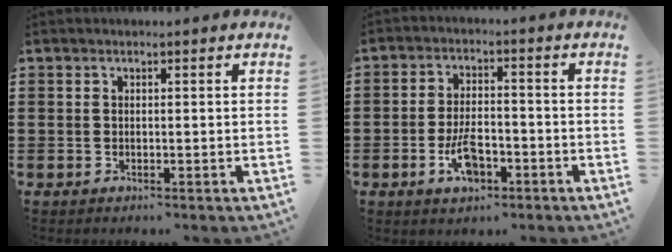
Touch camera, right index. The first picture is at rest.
{"total": 6.2, "force": [-2.6, 2.9, 4.8], "torque": [-0.105, 0.002, -0.052]}